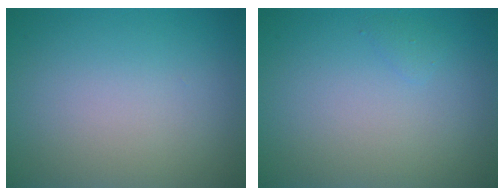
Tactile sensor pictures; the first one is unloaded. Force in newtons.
{"total": 0.5, "press": 0.5, "slide": 0.0}